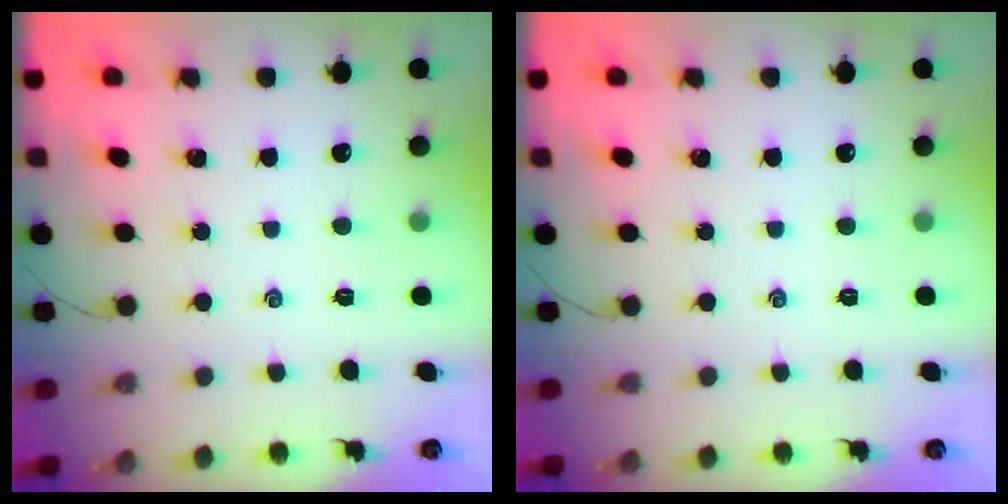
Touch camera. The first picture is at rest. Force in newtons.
{"total": 0.0}